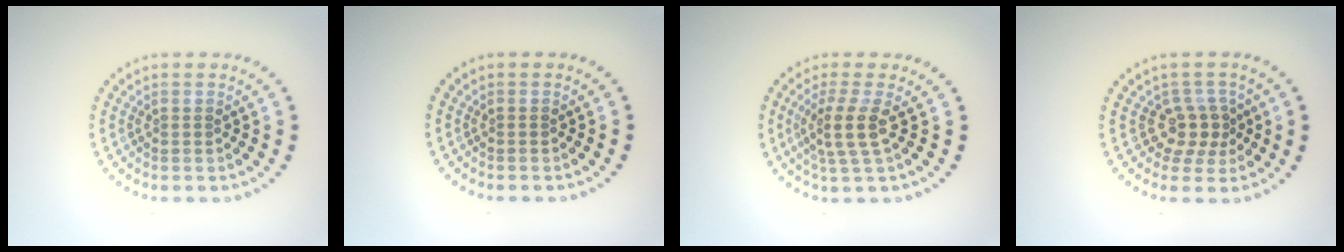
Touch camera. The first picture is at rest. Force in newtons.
{"total": 0.0}
{"total": 3.1, "press": 2.5, "slide": 1.9}
{"total": 2.7, "press": 2.1, "slide": 1.7}